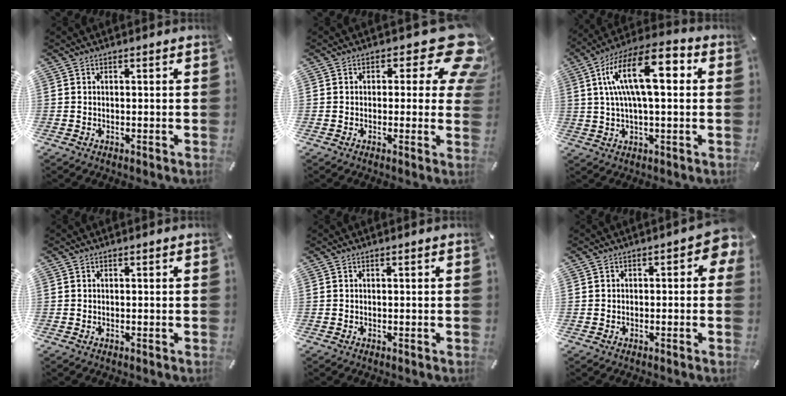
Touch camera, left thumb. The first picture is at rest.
{"total": 13.3, "force": [5.3, 6.0, 10.6], "torque": [-0.127, -0.034, 0.091]}
{"total": 16.4, "force": [4.1, 6.4, 14.6], "torque": [-0.286, 0.002, 0.068]}
{"total": 0.0}
{"total": 0.0}
{"total": 3.9, "force": [0.0, 2.3, 3.1], "torque": [-0.043, 0.006, -0.003]}